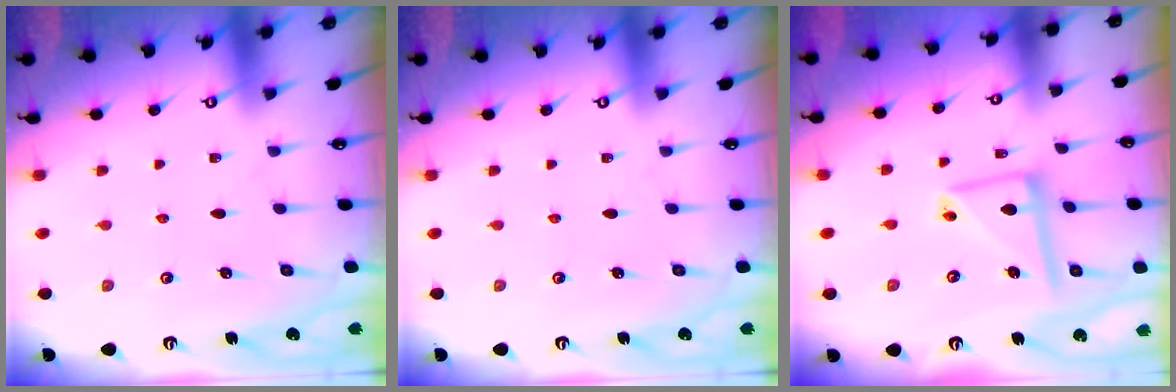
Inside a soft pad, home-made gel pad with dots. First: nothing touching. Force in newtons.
{"total": 0.0}
{"total": 11.3, "press": 11.2, "slide": 1.2}